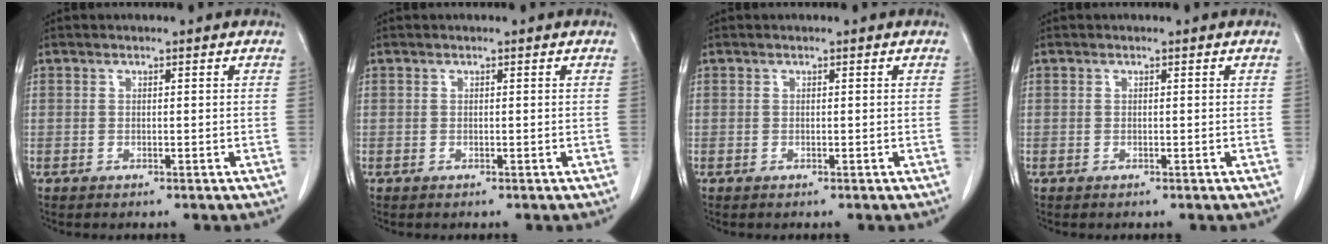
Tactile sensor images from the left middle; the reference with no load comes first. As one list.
[{"total": 0.0}, {"total": 0.0}, {"total": 0.0}]